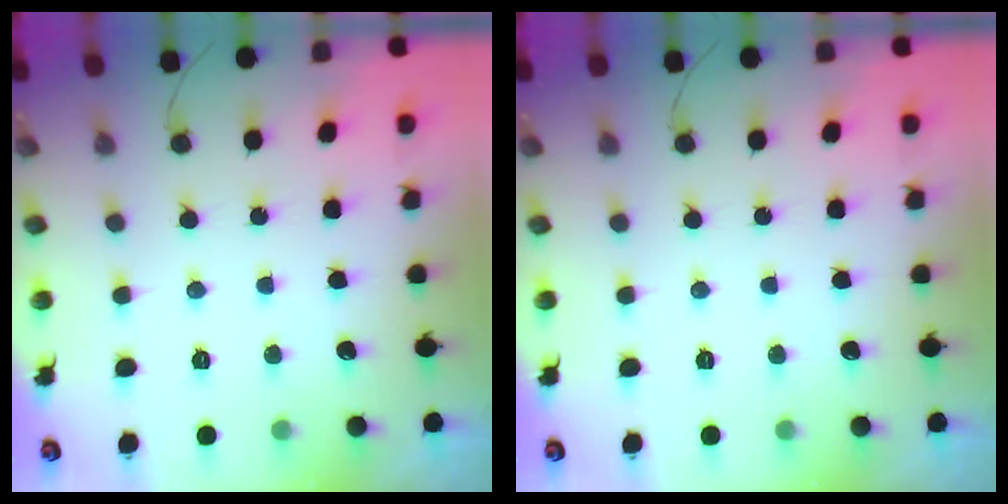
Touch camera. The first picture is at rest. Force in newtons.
{"total": 0.0}